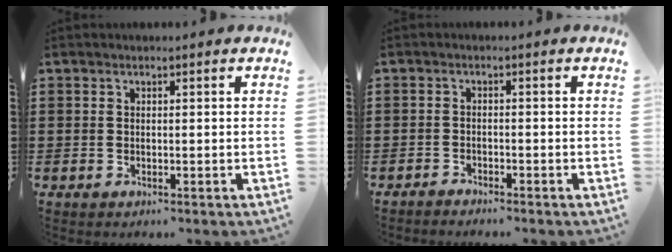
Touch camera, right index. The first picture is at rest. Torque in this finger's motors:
{"motor_torque": [-0.05, -0.07, -0.02, -0.03]}